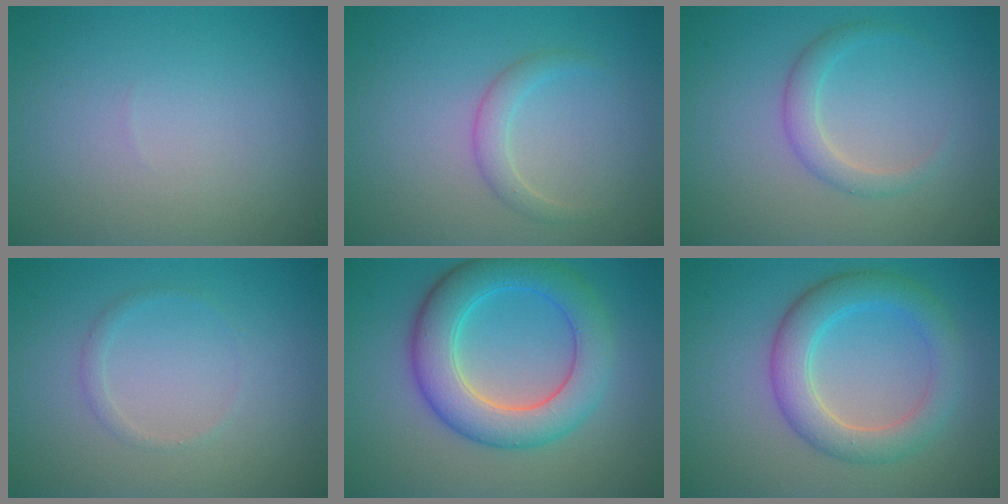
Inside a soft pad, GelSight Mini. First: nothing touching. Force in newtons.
{"total": 1.7, "press": 1.7, "slide": 0.1}
{"total": 2.0, "press": 2.0, "slide": 0.0}
{"total": 0.9, "press": 0.9, "slide": 0.0}
{"total": 7.1, "press": 7.1, "slide": 0.1}
{"total": 4.9, "press": 4.9, "slide": 0.5}